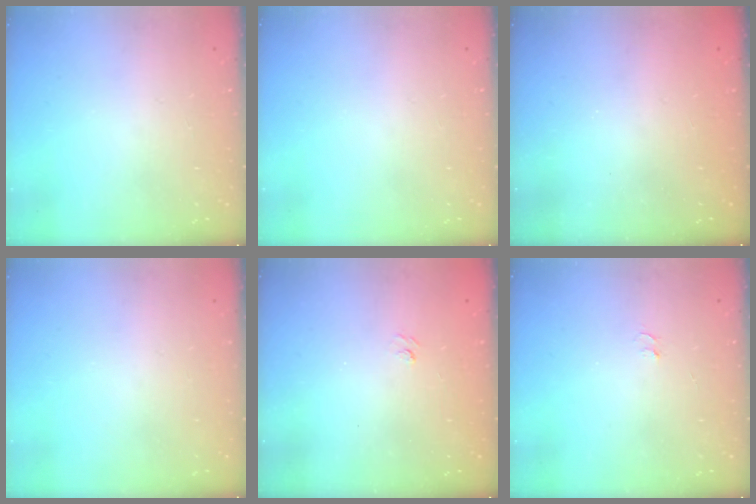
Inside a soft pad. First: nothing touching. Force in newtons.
{"total": 0.0}
{"total": 2.5, "press": 2.3, "slide": 0.8}
{"total": 0.0}
{"total": 1.9, "press": 1.7, "slide": 0.9}
{"total": 3.4, "press": 3.4, "slide": 0.3}